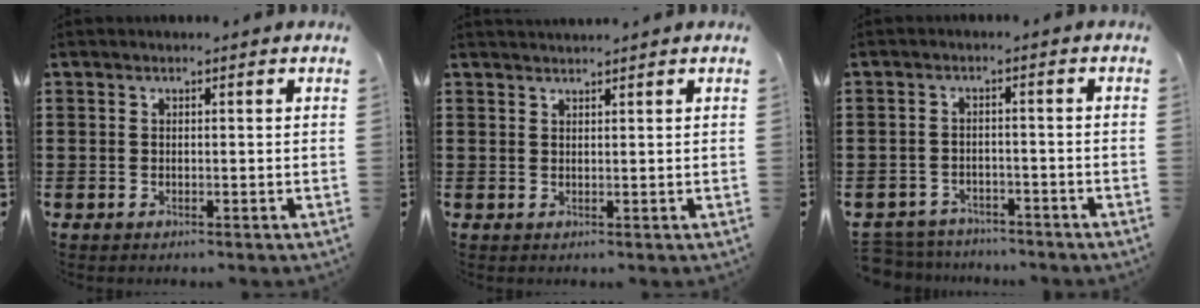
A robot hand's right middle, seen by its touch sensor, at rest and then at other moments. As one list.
[{"total": 1.3, "force": [1.2, -0.1, 0.1], "torque": [-0.004, -0.001, 0.024]}, {"total": 3.4, "force": [-3.3, 0.7, -0.3], "torque": [-0.011, -0.002, -0.076]}]